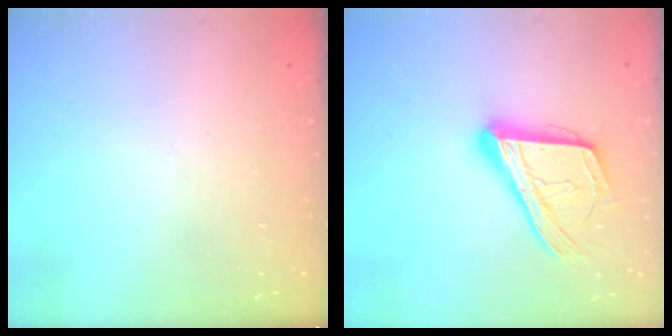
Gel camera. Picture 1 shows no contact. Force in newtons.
{"total": 18.8, "press": 18.7, "slide": 2.4}